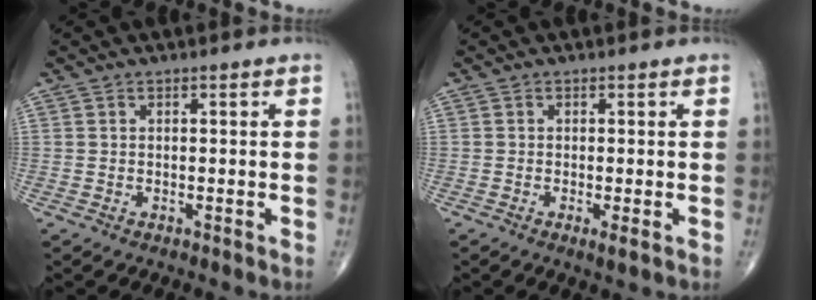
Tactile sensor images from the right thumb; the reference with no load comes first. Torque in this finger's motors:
{"motor_torque": [-0.19, 0.18, -0.31, -0.30, -0.02]}